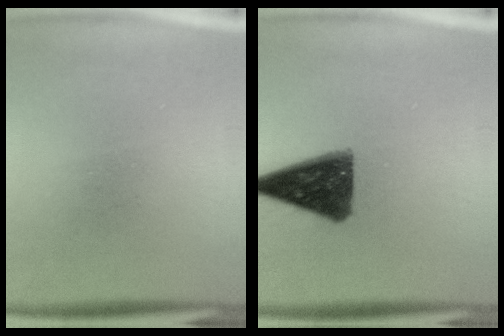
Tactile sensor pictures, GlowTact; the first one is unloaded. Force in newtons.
{"total": 12.3}